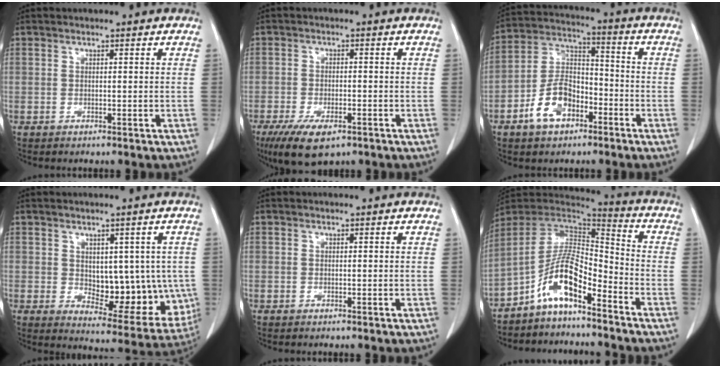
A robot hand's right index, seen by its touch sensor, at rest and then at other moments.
{"total": 8.3, "force": [-5.1, 3.4, 5.6], "torque": [-0.094, -0.012, -0.082]}
{"total": 10.0, "force": [-5.0, 5.8, 6.4], "torque": [-0.133, 0.023, -0.091]}
{"total": 12.5, "force": [-0.2, 6.5, 10.7], "torque": [-0.127, -0.003, 0.020]}
{"total": 0.0}
{"total": 10.3, "force": [-6.4, 2.9, 7.5], "torque": [-0.144, 0.027, -0.121]}